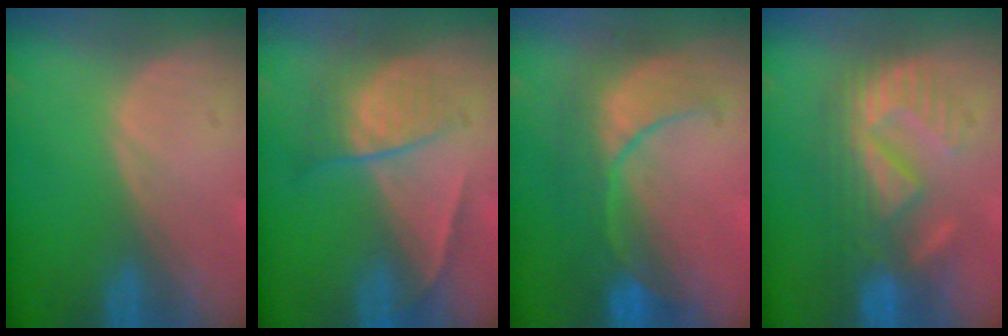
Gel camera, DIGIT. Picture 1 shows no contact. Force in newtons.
{"total": 6.7, "press": 5.8, "slide": 3.3}
{"total": 8.1, "press": 8.1, "slide": 0.7}
{"total": 8.9, "press": 8.8, "slide": 1.8}